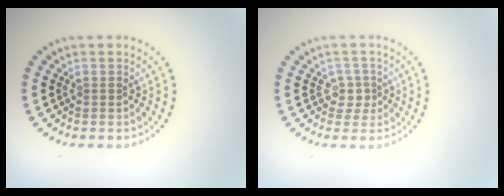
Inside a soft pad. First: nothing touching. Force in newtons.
{"total": 1.6, "press": 1.1, "slide": 1.1}